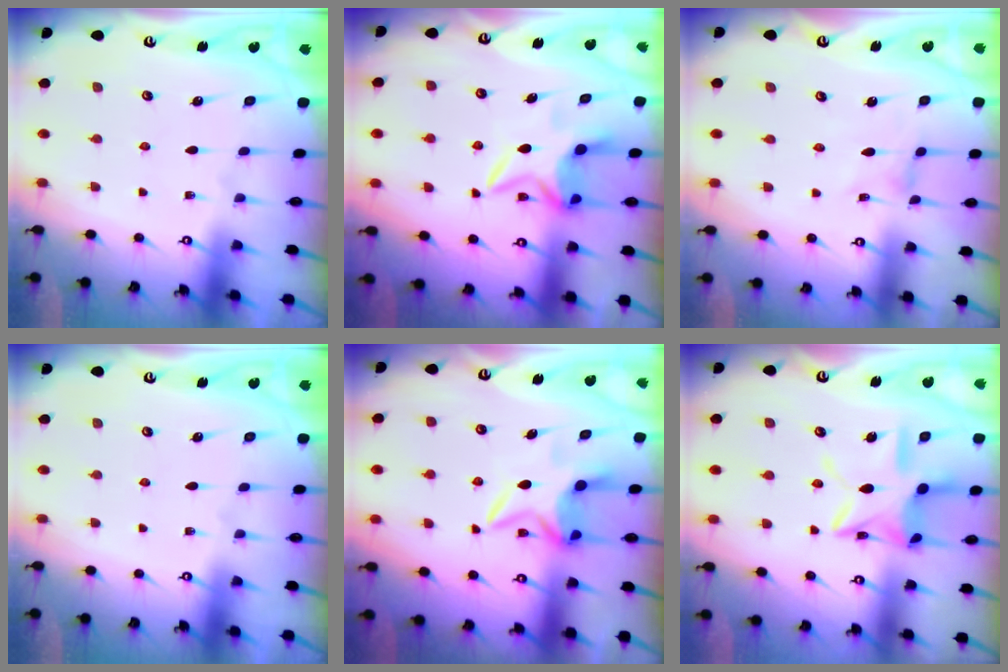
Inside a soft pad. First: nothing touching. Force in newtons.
{"total": 6.9, "press": 6.9, "slide": 0.5}
{"total": 0.0}
{"total": 0.0}
{"total": 6.9, "press": 6.9, "slide": 0.5}
{"total": 14.1, "press": 14.1, "slide": 1.0}